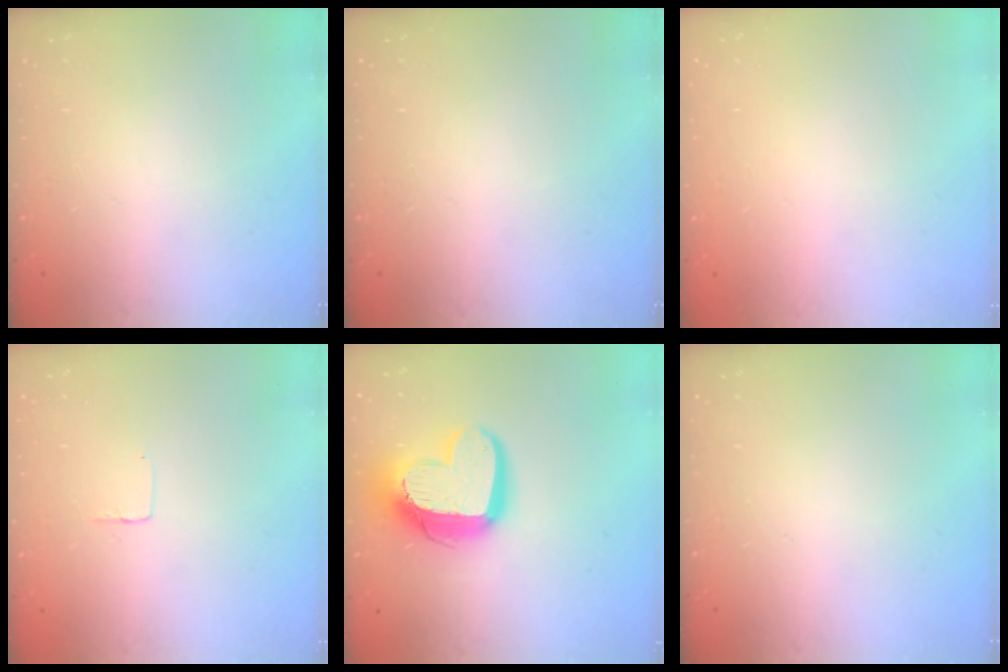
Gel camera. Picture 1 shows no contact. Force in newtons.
{"total": 0.0}
{"total": 0.0}
{"total": 2.5, "press": 2.5, "slide": 0.1}
{"total": 17.2, "press": 17.2, "slide": 1.5}
{"total": 0.0}